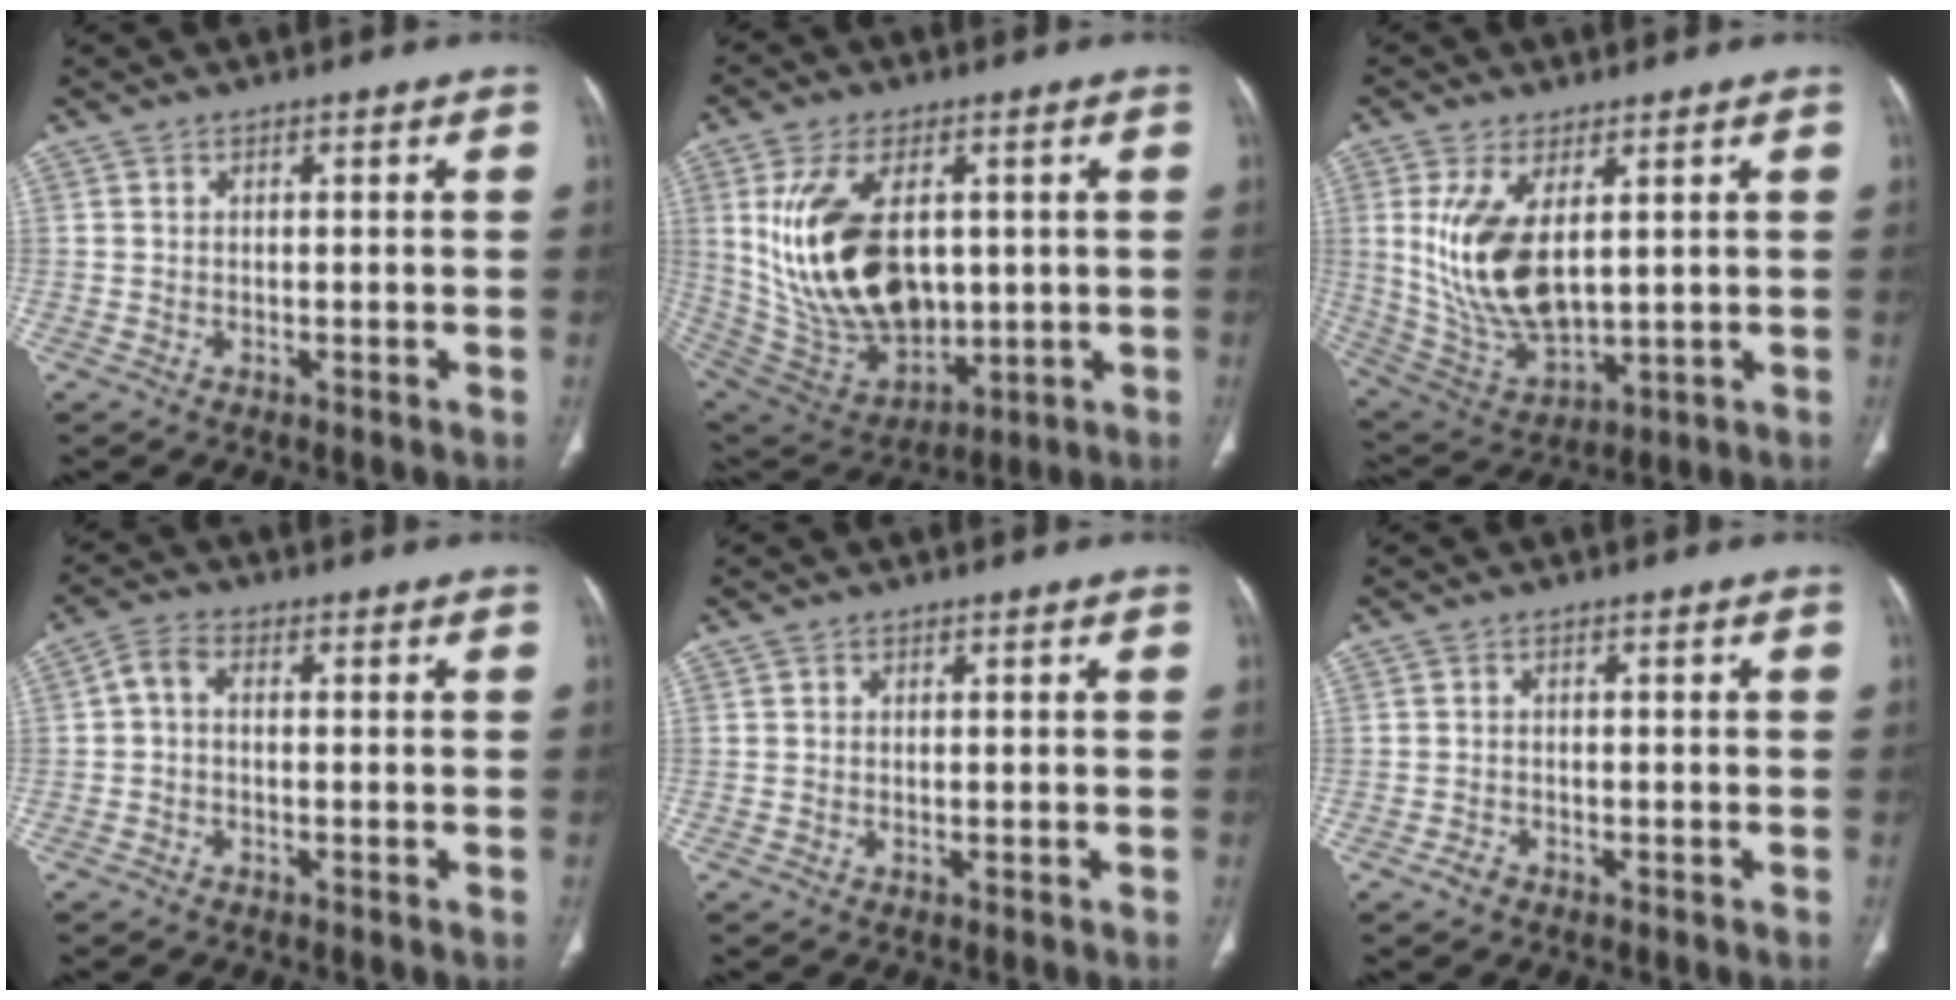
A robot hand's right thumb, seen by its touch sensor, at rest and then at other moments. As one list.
[{"total": 21.6, "force": [2.6, 13.0, 17.0], "torque": [-0.311, -0.018, 0.075]}, {"total": 14.5, "force": [3.0, 7.2, 12.2], "torque": [-0.240, -0.021, 0.081]}, {"total": 3.1, "force": [-0.4, 1.8, 2.5], "torque": [-0.047, 0.014, -0.015]}, {"total": 0.0}, {"total": 1.4, "force": [-1.1, 0.9, 0.4], "torque": [-0.010, 0.008, -0.020]}]